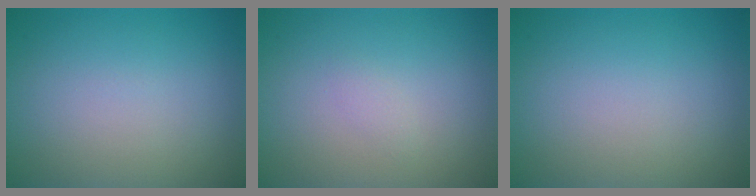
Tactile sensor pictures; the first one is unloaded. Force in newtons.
{"total": 0.6, "press": 0.6, "slide": 0.1}
{"total": 0.0}